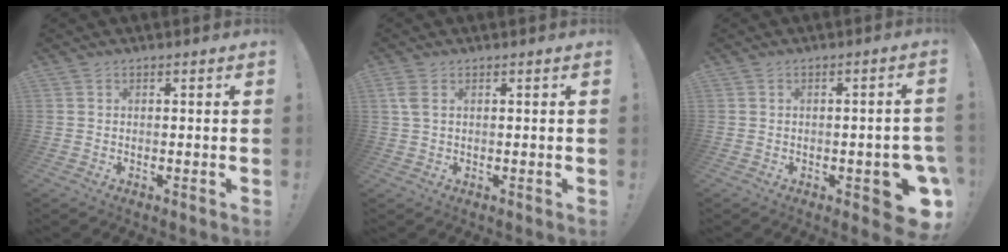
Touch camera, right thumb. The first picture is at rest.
{"total": 3.2, "force": [1.2, 1.3, 2.6], "torque": [-0.061, 0.002, 0.021]}
{"total": 8.3, "force": [-3.3, 3.1, 7.0], "torque": [-0.073, 0.010, -0.046]}